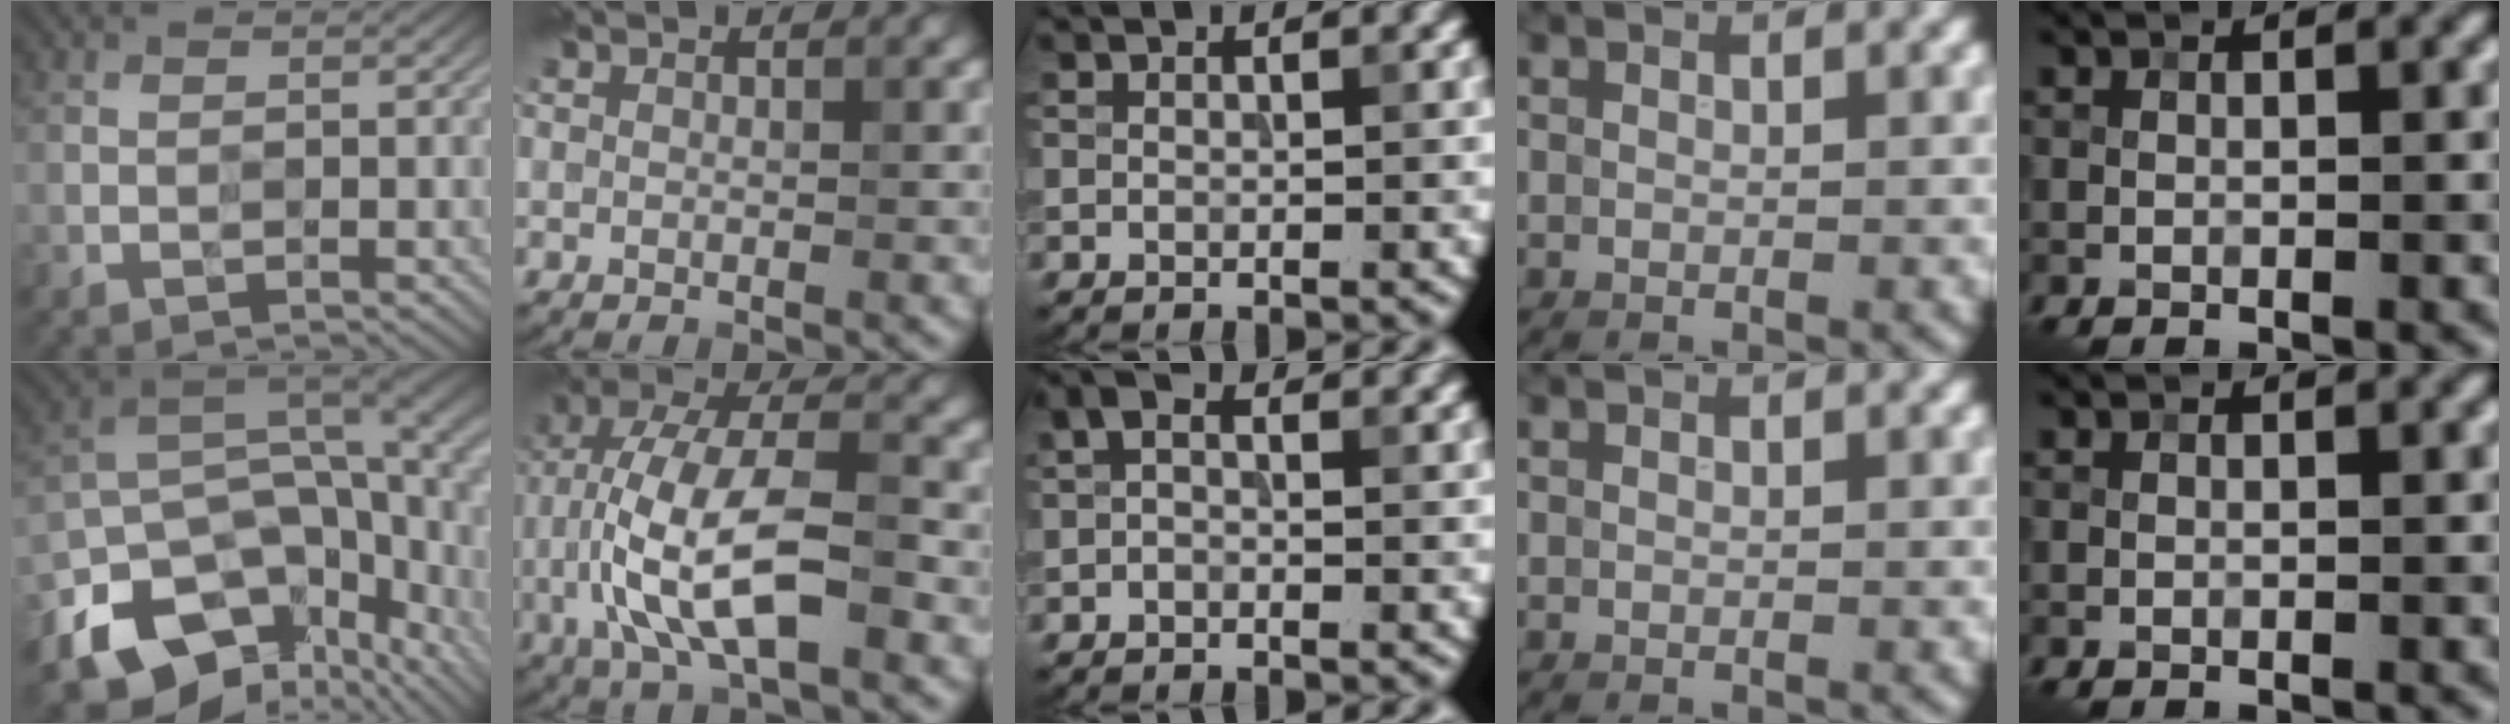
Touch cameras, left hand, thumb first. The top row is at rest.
{"thumb": {"total": 18.2, "force": [-7.3, 10.8, 12.6], "torque": [-0.266, -0.038, -0.102]}, "index": {"total": 10.5, "force": [-2.7, 4.0, 9.4], "torque": [-0.182, 0.016, -0.054]}, "middle": {"total": 1.5, "force": [-0.2, 0.9, 1.1], "torque": [-0.024, 0.005, -0.011]}}